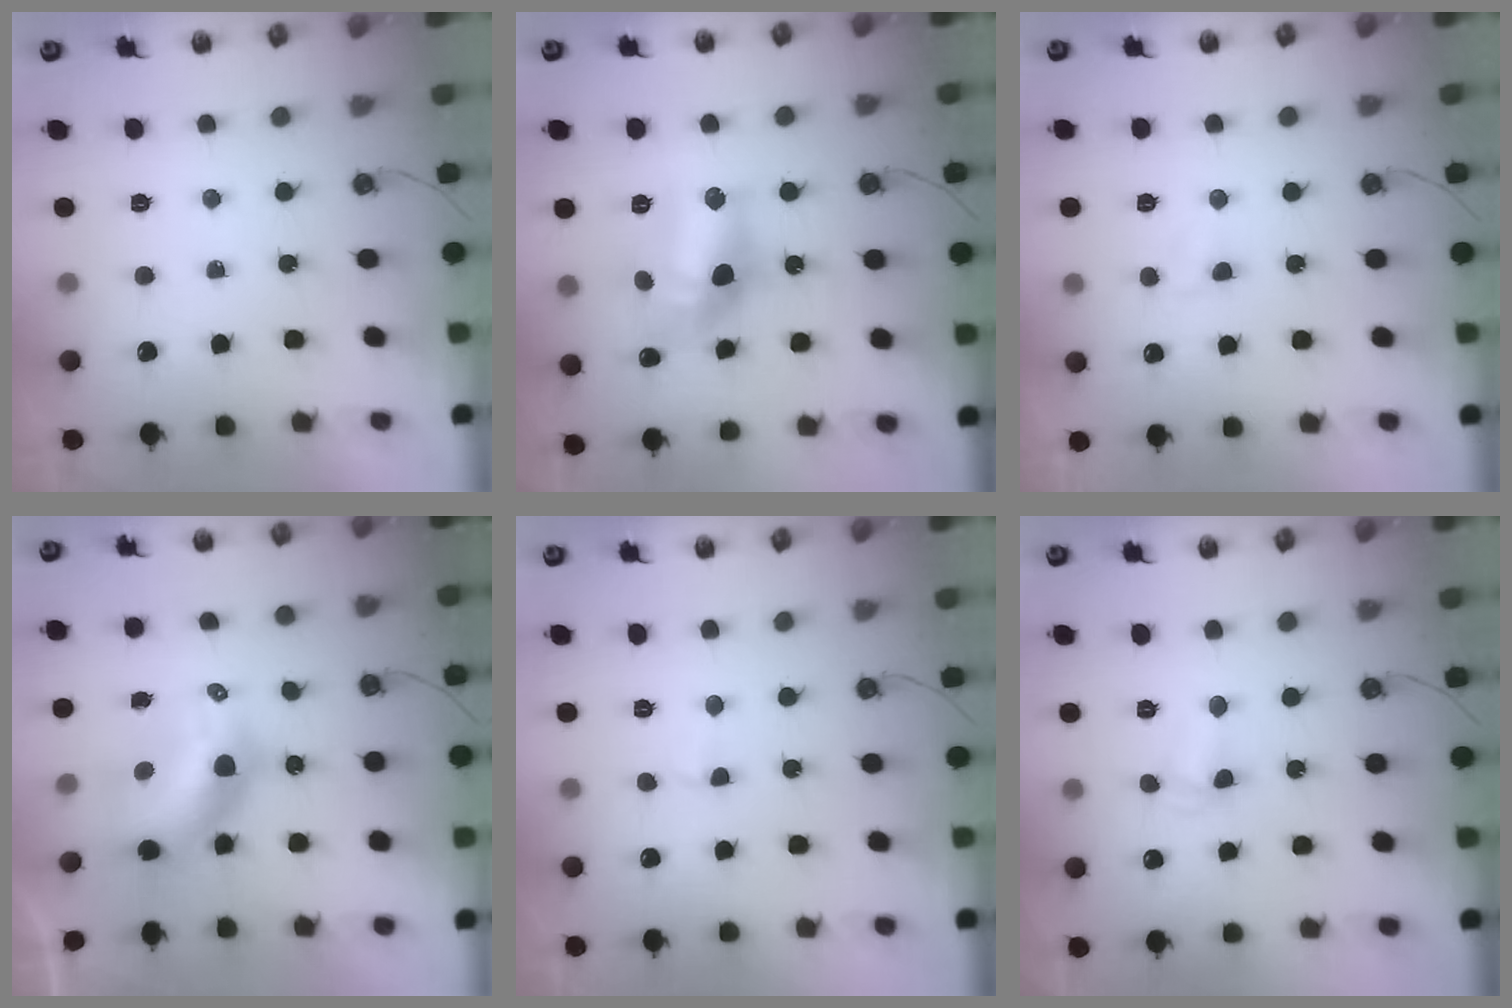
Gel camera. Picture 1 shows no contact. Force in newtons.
{"total": 17.5, "press": 17.1, "slide": 3.8}
{"total": 3.0, "press": 3.0, "slide": 0.3}
{"total": 9.4, "press": 9.3, "slide": 0.9}
{"total": 2.1, "press": 2.0, "slide": 0.6}
{"total": 2.6, "press": 2.6, "slide": 0.6}